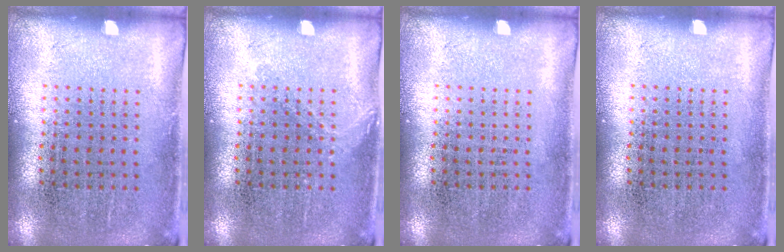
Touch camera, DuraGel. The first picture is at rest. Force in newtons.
{"total": 0.8, "press": 0.8, "slide": 0.2}
{"total": 0.0}
{"total": 0.0}